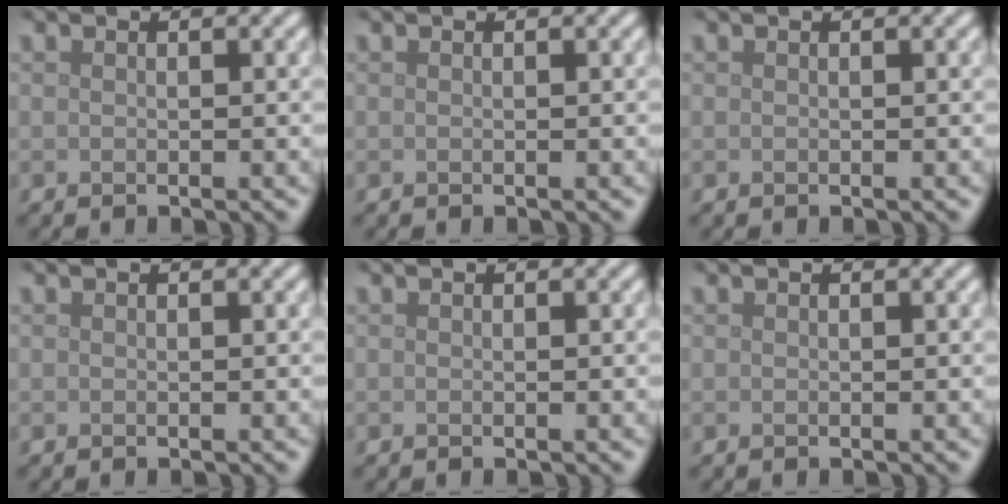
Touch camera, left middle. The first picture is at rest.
{"total": 0.0}
{"total": 0.0}
{"total": 0.0}
{"total": 0.0}
{"total": 0.0}